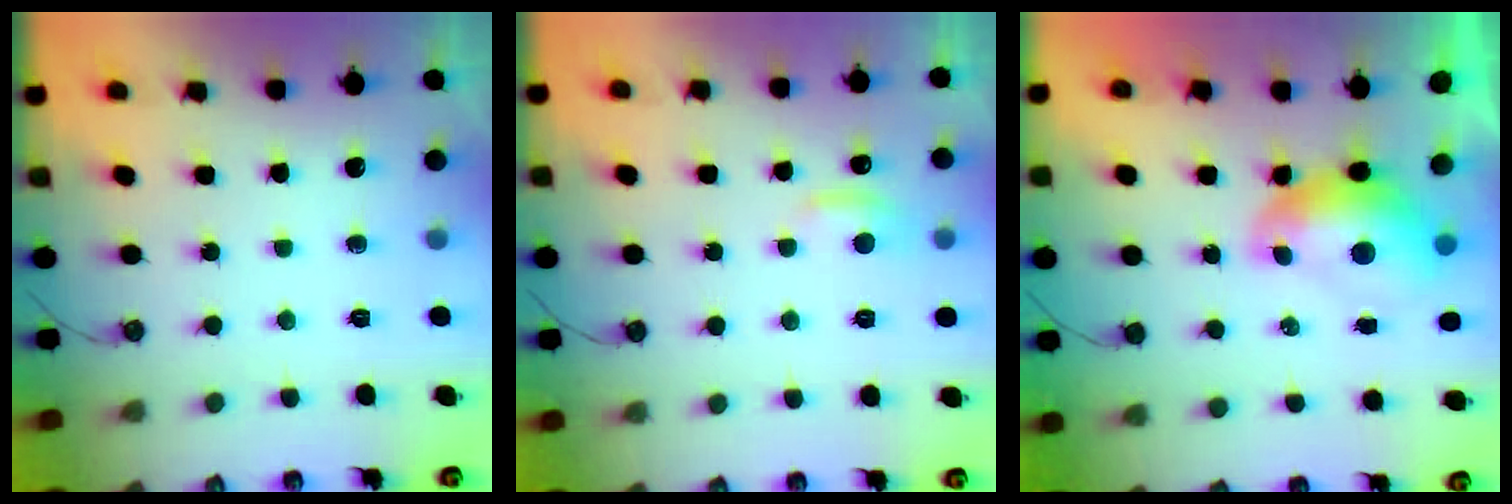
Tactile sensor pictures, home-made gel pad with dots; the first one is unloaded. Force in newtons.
{"total": 0.7, "press": 0.0, "slide": 0.7}
{"total": 1.5, "press": 1.4, "slide": 0.6}